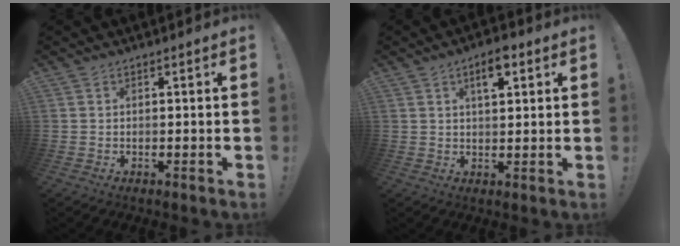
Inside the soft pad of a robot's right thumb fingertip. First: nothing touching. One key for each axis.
{"total": 5.6, "fx": 2.6, "fy": 2.4, "fz": 4.4, "tx": -0.054, "ty": -0.008, "tz": 0.037}